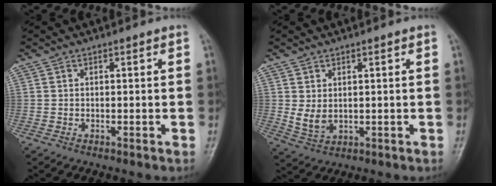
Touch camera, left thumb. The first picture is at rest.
{"total": 3.8, "force": [0.7, 2.5, 2.7], "torque": [-0.044, -0.010, 0.026]}